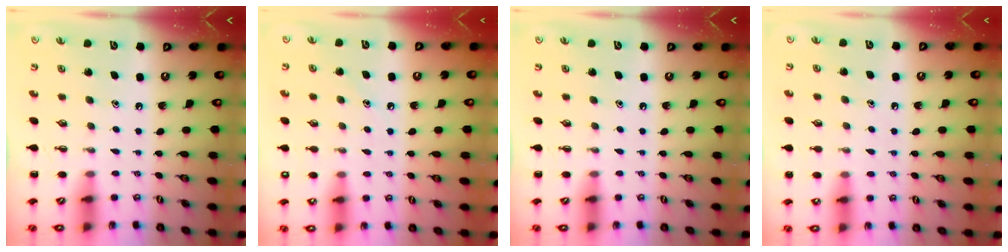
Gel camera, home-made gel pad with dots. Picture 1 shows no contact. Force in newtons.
{"total": 7.7, "press": 7.4, "slide": 2.1}
{"total": 0.0}
{"total": 6.2, "press": 6.0, "slide": 1.8}